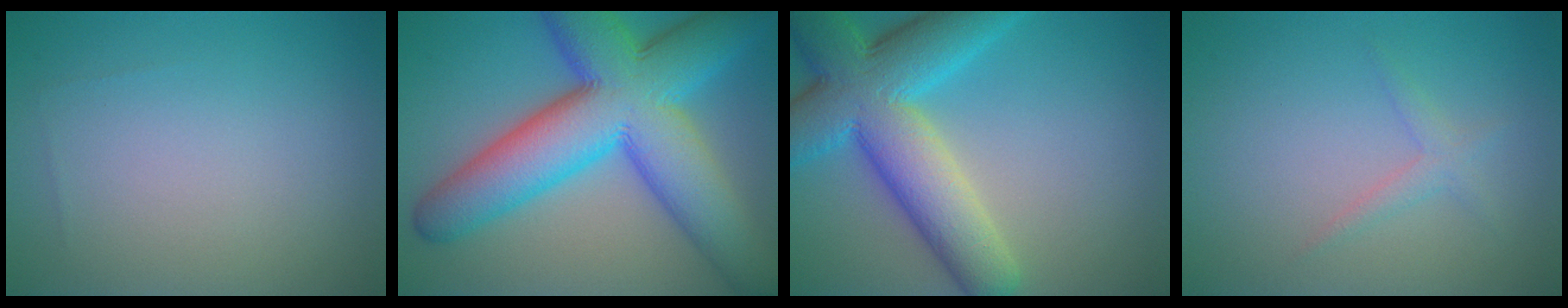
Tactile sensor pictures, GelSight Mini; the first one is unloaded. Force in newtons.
{"total": 14.1, "press": 14.1, "slide": 0.4}
{"total": 11.0, "press": 11.0, "slide": 0.7}
{"total": 1.3, "press": 1.3, "slide": 0.2}